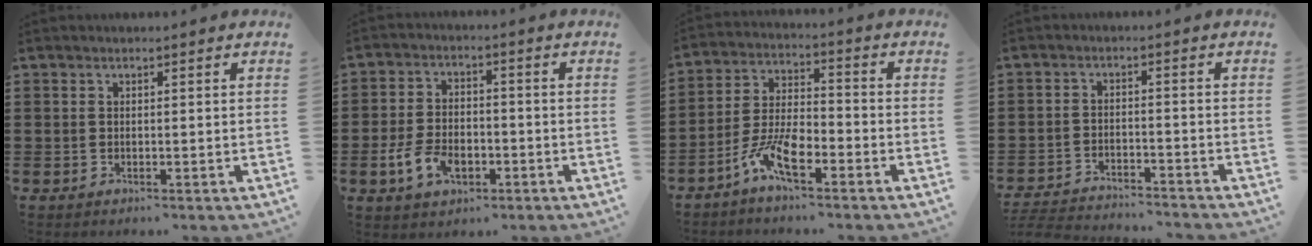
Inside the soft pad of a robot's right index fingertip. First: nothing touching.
{"total": 6.0, "force": [-2.5, 3.5, 4.2], "torque": [-0.101, 0.002, -0.051]}
{"total": 7.8, "force": [-4.8, 2.4, 5.6], "torque": [-0.139, -0.007, -0.096]}
{"total": 3.9, "force": [-3.9, 0.0, 0.5], "torque": [-0.018, -0.006, -0.083]}